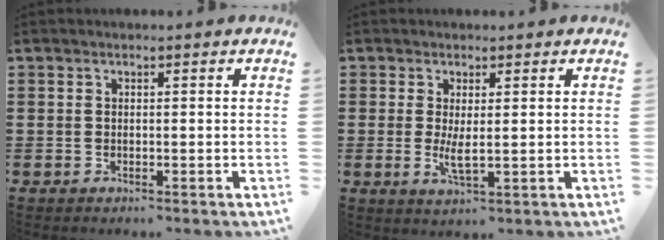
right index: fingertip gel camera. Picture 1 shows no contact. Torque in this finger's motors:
{"motor_torque": [1.08, 1.06, 0.34, 0.06]}